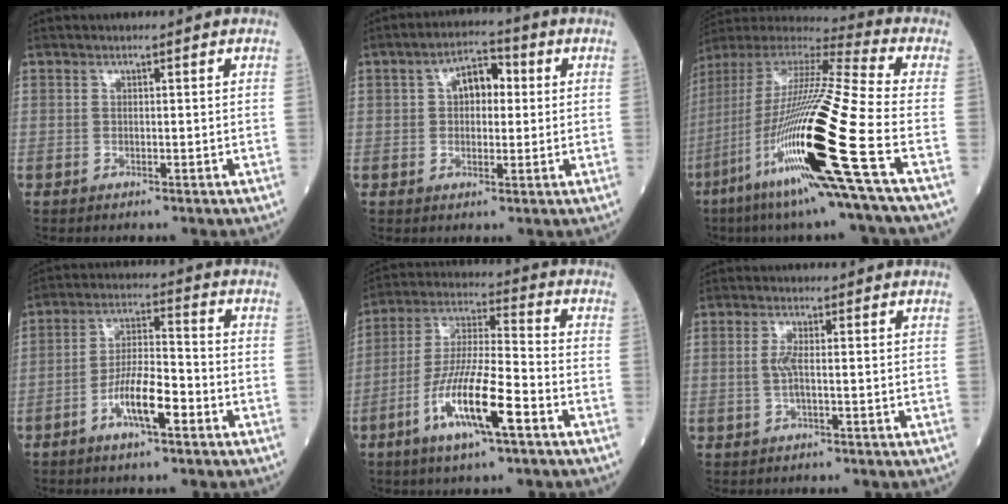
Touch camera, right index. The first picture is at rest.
{"total": 5.8, "force": [1.1, 3.3, 4.7], "torque": [-0.075, 0.024, 0.015]}
{"total": 27.6, "force": [-9.3, 0.2, 26.0], "torque": [-0.506, -0.054, -0.181]}
{"total": 8.4, "force": [-3.8, 1.9, 7.2], "torque": [-0.139, 0.004, -0.071]}
{"total": 13.7, "force": [-6.0, 1.7, 12.2], "torque": [-0.240, -0.012, -0.114]}
{"total": 2.4, "force": [-0.1, 0.4, 2.3], "torque": [-0.054, -0.001, -0.003]}